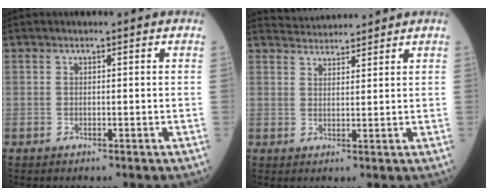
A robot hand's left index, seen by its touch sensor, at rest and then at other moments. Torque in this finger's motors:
{"motor_torque": [-0.26, -0.38, 0.00, -0.02]}